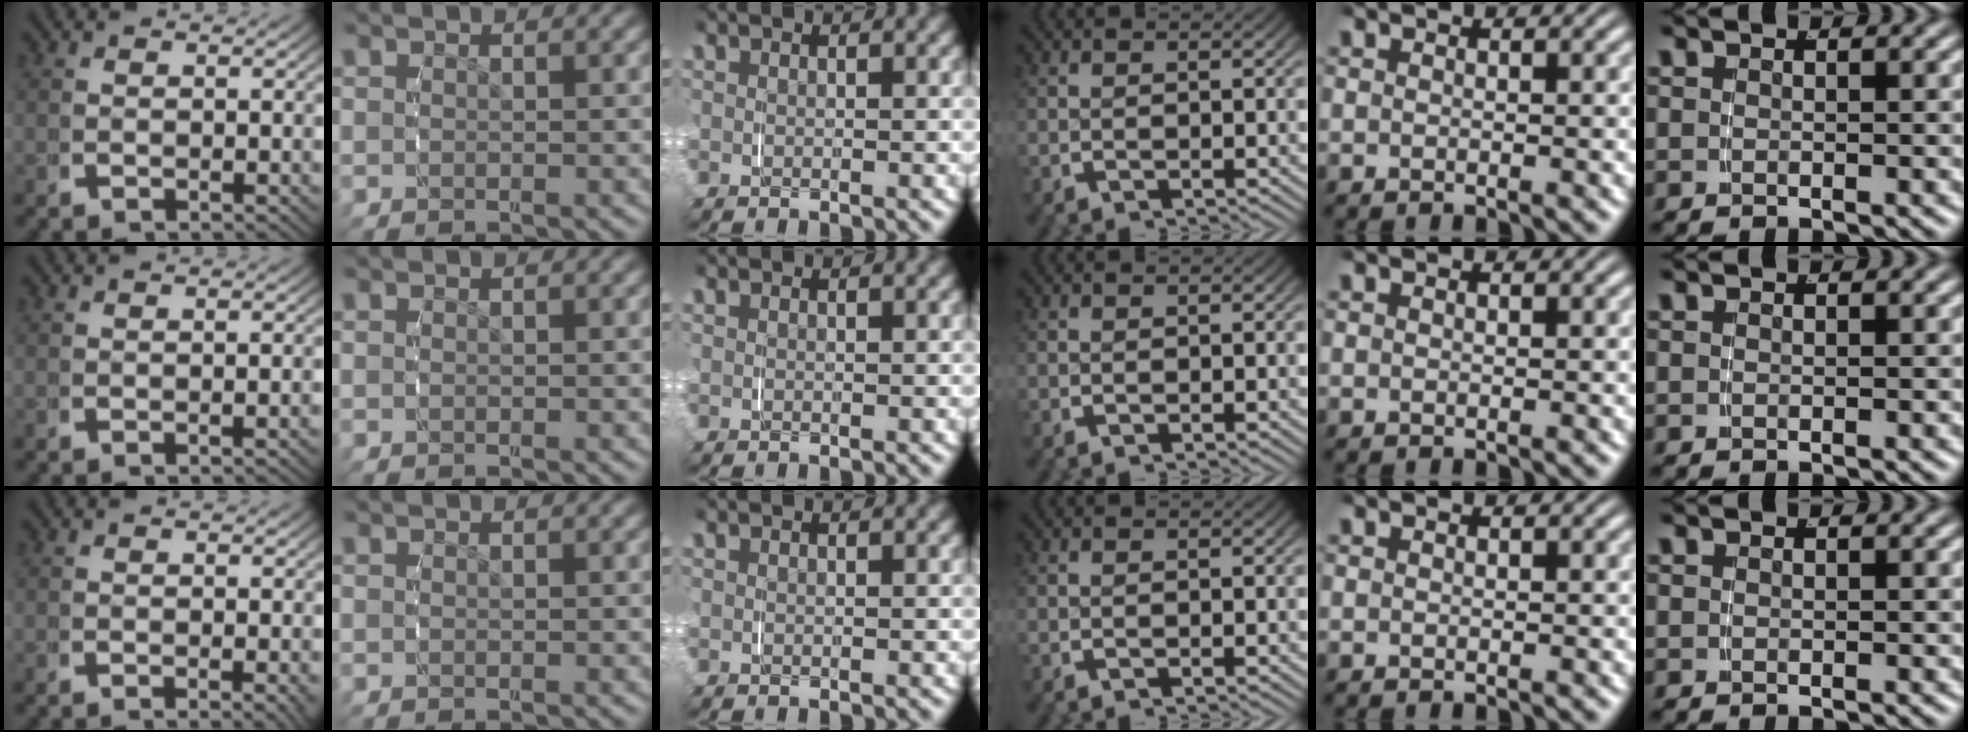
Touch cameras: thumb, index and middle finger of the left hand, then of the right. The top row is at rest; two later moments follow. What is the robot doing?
{"motion": "grasp_and_lifting", "object": "measuring cup"}